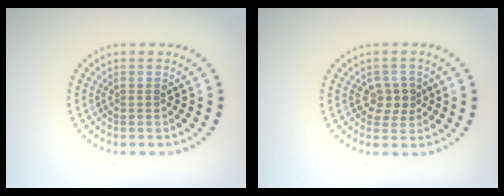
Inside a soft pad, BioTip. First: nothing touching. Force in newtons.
{"total": 2.1, "press": 1.9, "slide": 0.8}